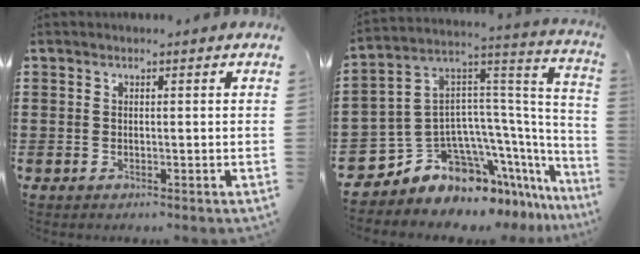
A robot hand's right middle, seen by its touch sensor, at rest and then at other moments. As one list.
[{"total": 9.5, "force": [-7.3, 5.3, 3.2], "torque": [-0.098, -0.011, -0.144]}]